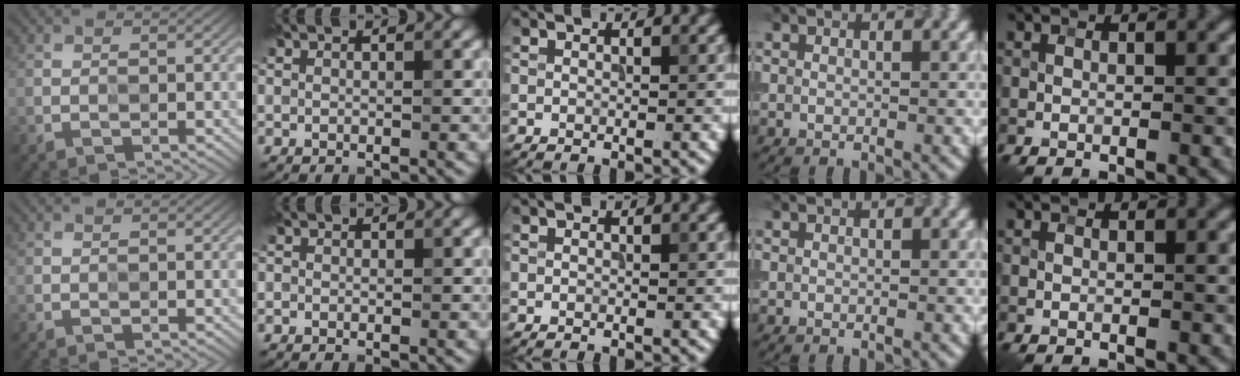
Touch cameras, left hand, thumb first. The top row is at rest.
{"index": {"total": 0.5, "force": [-0.4, 0.1, -0.3], "torque": [0.004, -0.006, -0.006]}}